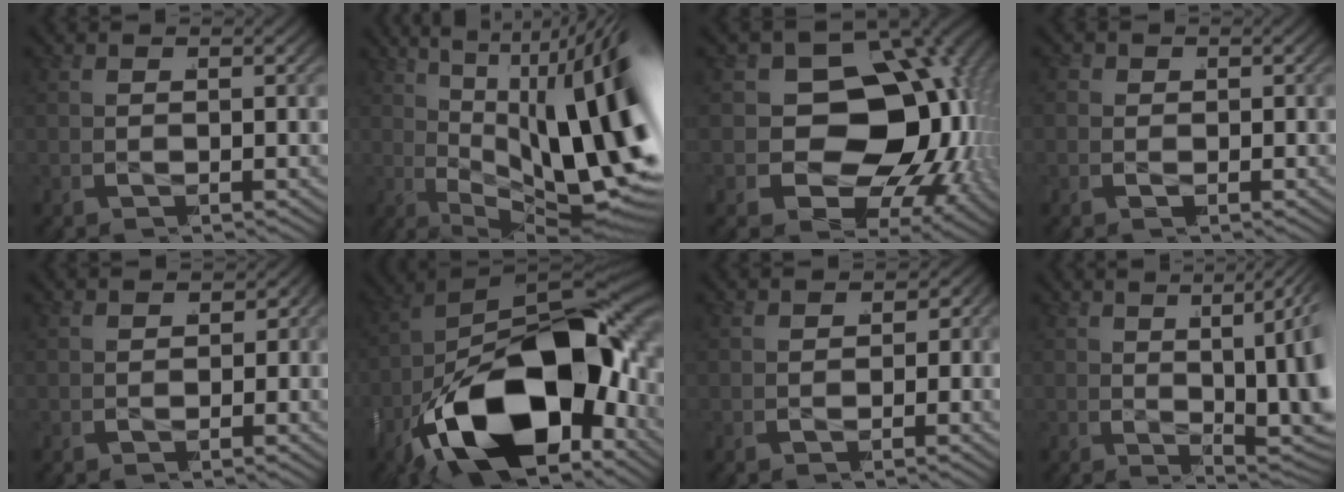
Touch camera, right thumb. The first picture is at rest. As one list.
[{"total": 18.0, "force": [-3.1, 9.4, 15.1], "torque": [-0.237, -0.039, -0.027]}, {"total": 18.9, "force": [0.3, 13.9, 12.8], "torque": [-0.226, -0.024, -0.002]}, {"total": 1.3, "force": [-0.1, 1.3, 0.3], "torque": [-0.014, -0.012, 0.001]}, {"total": 2.3, "force": [-0.6, 1.8, 1.4], "torque": [-0.017, -0.007, -0.008]}, {"total": 25.6, "force": [-4.5, 15.1, 20.2], "torque": [-0.378, -0.053, -0.047]}, {"total": 3.0, "force": [-0.6, 2.2, 1.9], "torque": [-0.027, -0.007, -0.009]}, {"total": 9.7, "force": [0.0, 3.9, 8.9], "torque": [-0.130, -0.001, 0.007]}]